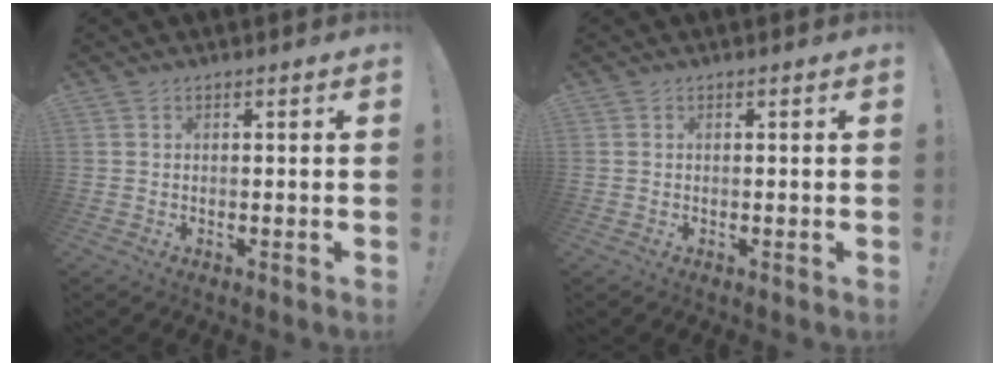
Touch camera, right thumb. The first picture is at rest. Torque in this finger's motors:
{"motor_torque": [-0.23, -0.07, 0.02, 0.00, 0.00]}